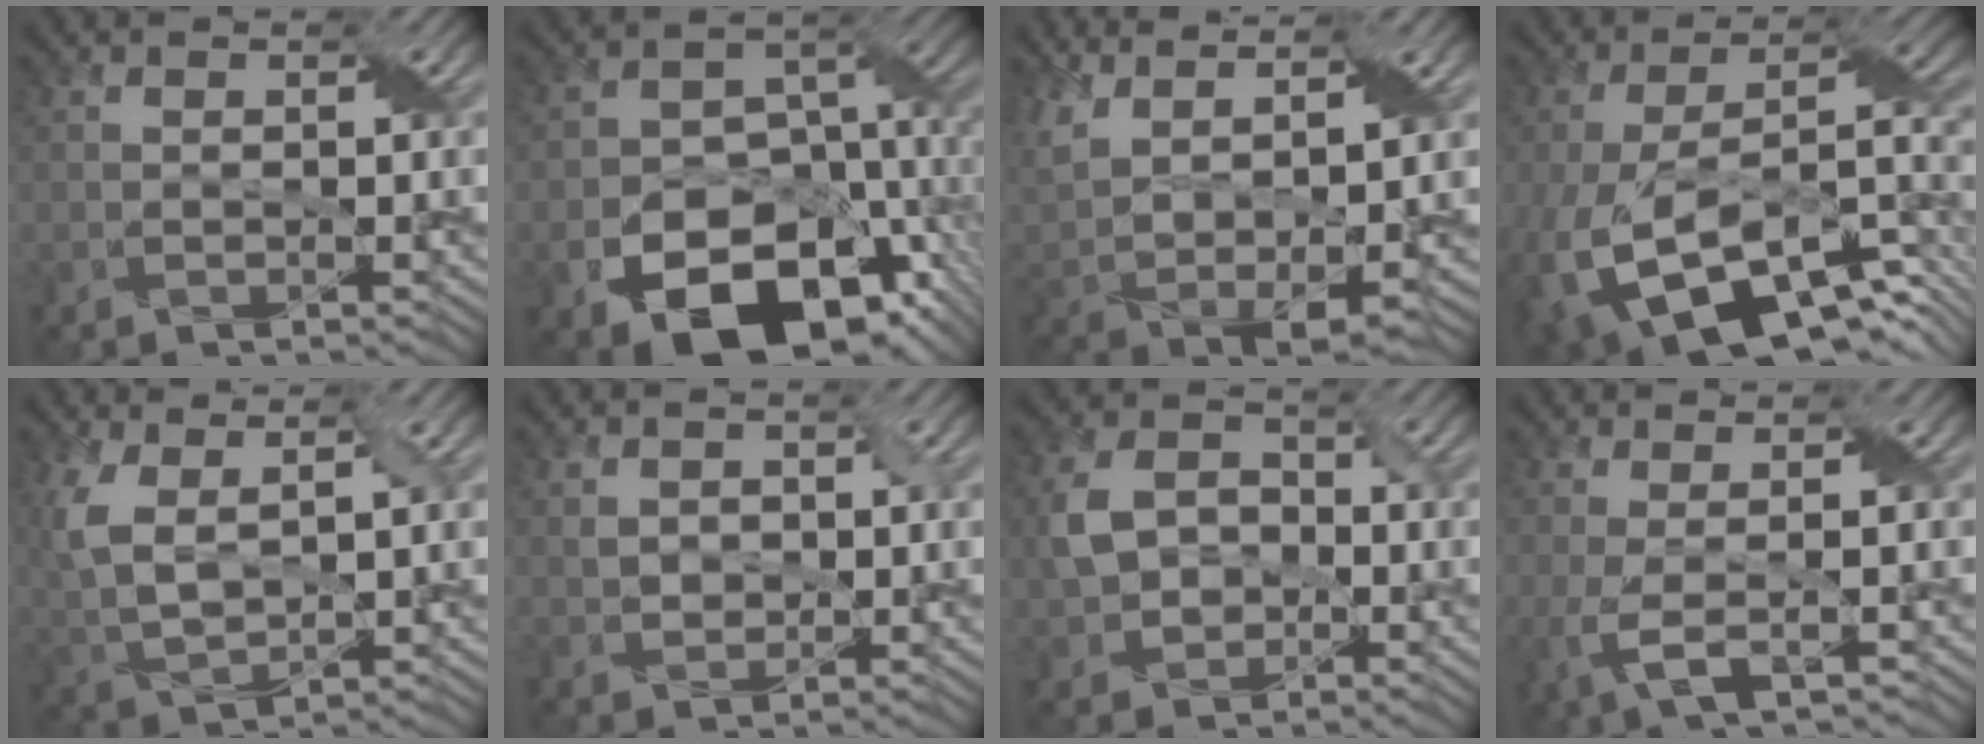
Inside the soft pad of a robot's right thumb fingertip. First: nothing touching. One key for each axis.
{"total": 16.8, "fx": -8.2, "fy": 10.6, "fz": 10.2, "tx": -0.153, "ty": -0.049, "tz": -0.115}
{"total": 10.3, "fx": 4.8, "fy": 4.3, "fz": 8.1, "tx": -0.202, "ty": -0.006, "tz": 0.104}
{"total": 17.1, "fx": -7.5, "fy": 8.1, "fz": 13.1, "tx": -0.259, "ty": -0.035, "tz": -0.111}
{"total": 7.2, "fx": 2.7, "fy": 3.6, "fz": 5.6, "tx": -0.149, "ty": -0.001, "tz": 0.054}
{"total": 2.1, "fx": 0.3, "fy": 1.8, "fz": 1.0, "tx": -0.021, "ty": -0.003, "tz": 0.009}
{"total": 5.4, "fx": -0.8, "fy": 4.5, "fz": 2.8, "tx": -0.066, "ty": 0.000, "tz": -0.017}
{"total": 3.2, "fx": -0.5, "fy": 1.0, "fz": 3.0, "tx": -0.066, "ty": -0.001, "tz": -0.008}